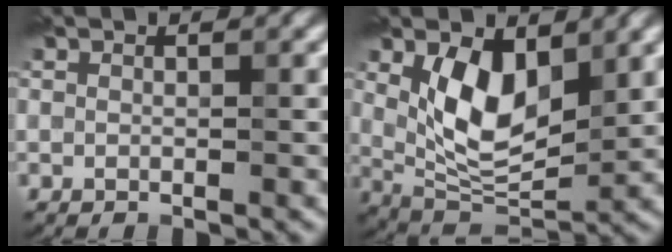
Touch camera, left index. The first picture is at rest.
{"total": 7.2, "force": [2.1, 3.8, 5.8], "torque": [-0.109, -0.009, 0.041]}